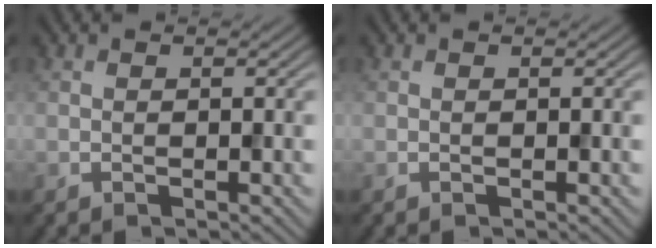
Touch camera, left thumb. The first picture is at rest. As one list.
[{"total": 0.0}]